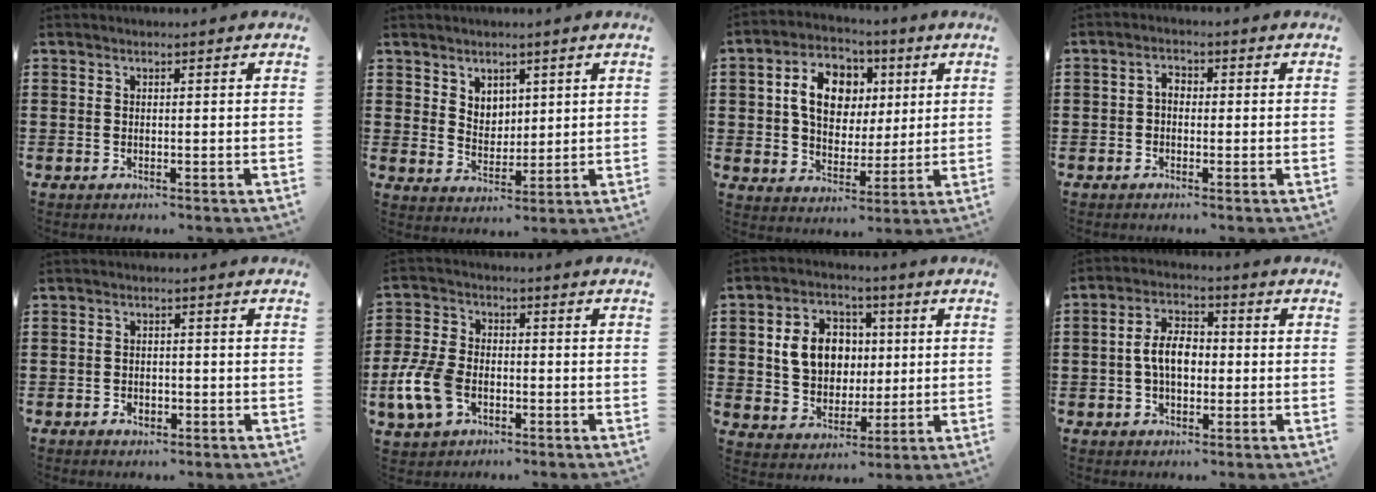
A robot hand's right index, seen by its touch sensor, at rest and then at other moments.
{"total": 4.1, "force": [3.0, 2.7, 0.5], "torque": [-0.023, 0.003, 0.058]}
{"total": 10.2, "force": [2.5, 7.4, 6.6], "torque": [-0.136, 0.015, 0.040]}
{"total": 1.6, "force": [-0.3, 0.8, 1.3], "torque": [-0.026, 0.005, -0.008]}
{"total": 1.5, "force": [-0.8, 1.1, 0.6], "torque": [-0.014, 0.000, -0.016]}
{"total": 7.6, "force": [-2.7, 4.7, 5.3], "torque": [-0.141, -0.002, -0.057]}
{"total": 8.6, "force": [1.4, 6.9, 4.9], "torque": [-0.108, 0.016, 0.023]}
{"total": 6.1, "force": [-0.3, 3.4, 5.1], "torque": [-0.108, 0.005, -0.010]}